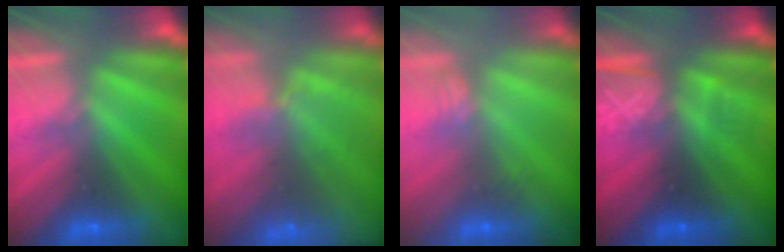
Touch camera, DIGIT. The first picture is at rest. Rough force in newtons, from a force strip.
{"total": 9.8}
{"total": 2.4}
{"total": 3.2}